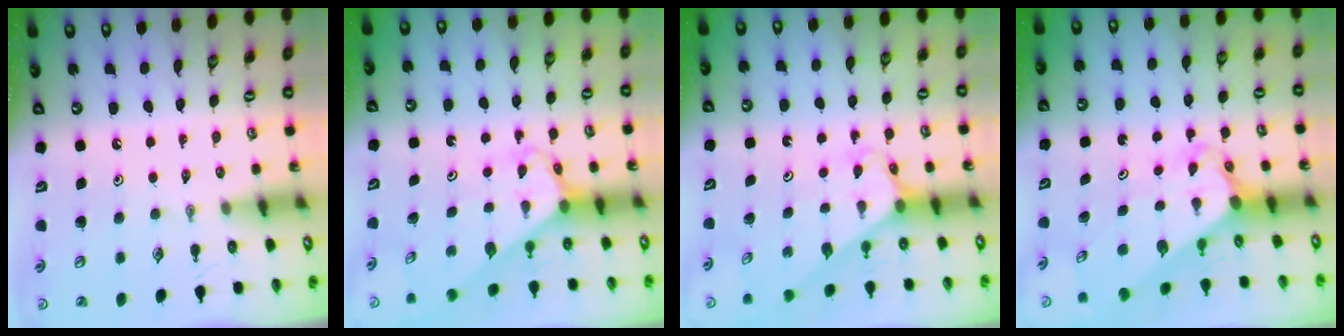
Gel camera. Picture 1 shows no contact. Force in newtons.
{"total": 3.3, "press": 3.3, "slide": 0.2}
{"total": 3.1, "press": 3.1, "slide": 0.2}
{"total": 3.4, "press": 3.4, "slide": 0.3}